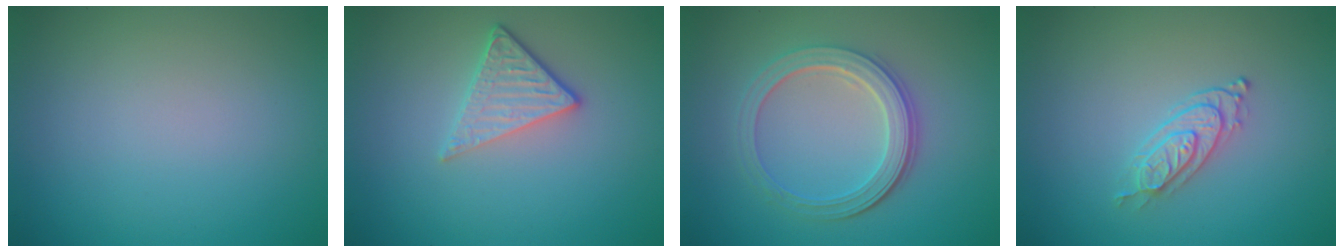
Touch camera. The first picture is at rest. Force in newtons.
{"total": 3.1, "press": 2.5, "slide": 1.9}
{"total": 4.5, "press": 3.6, "slide": 2.7}
{"total": 2.3, "press": 2.0, "slide": 1.1}